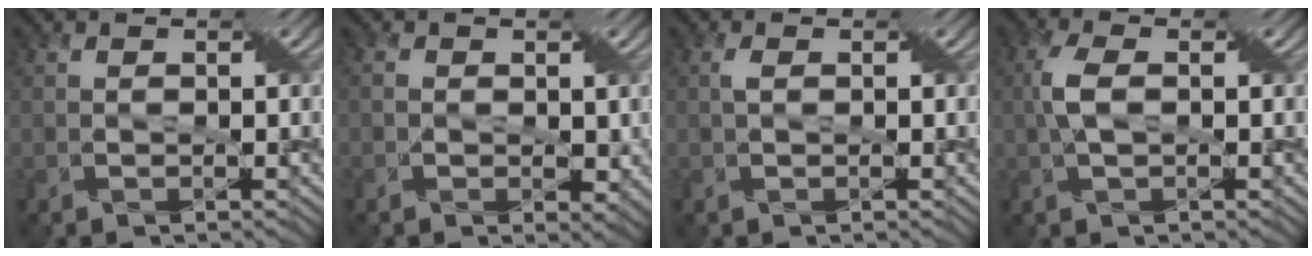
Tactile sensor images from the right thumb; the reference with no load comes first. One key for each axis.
{"total": 2.6, "fx": 0.1, "fy": 2.2, "fz": 1.4, "tx": -0.015, "ty": -0.001, "tz": -0.001}
{"total": 1.4, "fx": 0.2, "fy": 0.5, "fz": 1.3, "tx": -0.026, "ty": 0.004, "tz": 0.001}
{"total": 4.6, "fx": 0.1, "fy": 2.1, "fz": 4.1, "tx": -0.098, "ty": 0.007, "tz": -0.004}